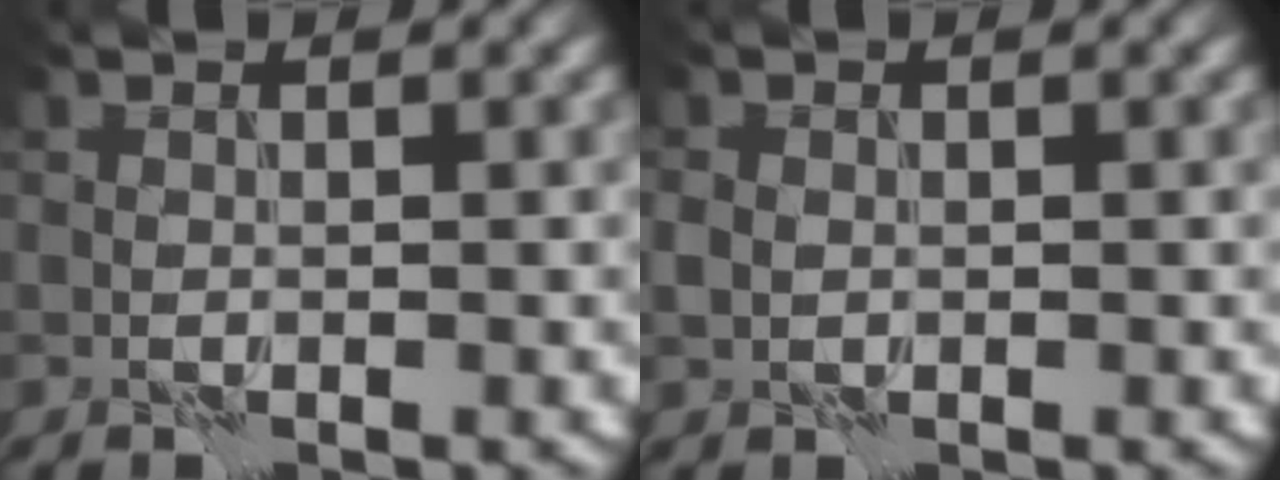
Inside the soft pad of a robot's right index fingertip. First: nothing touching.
{"total": 1.0, "force": [0.0, 0.9, 0.5], "torque": [-0.010, 0.001, -0.002]}